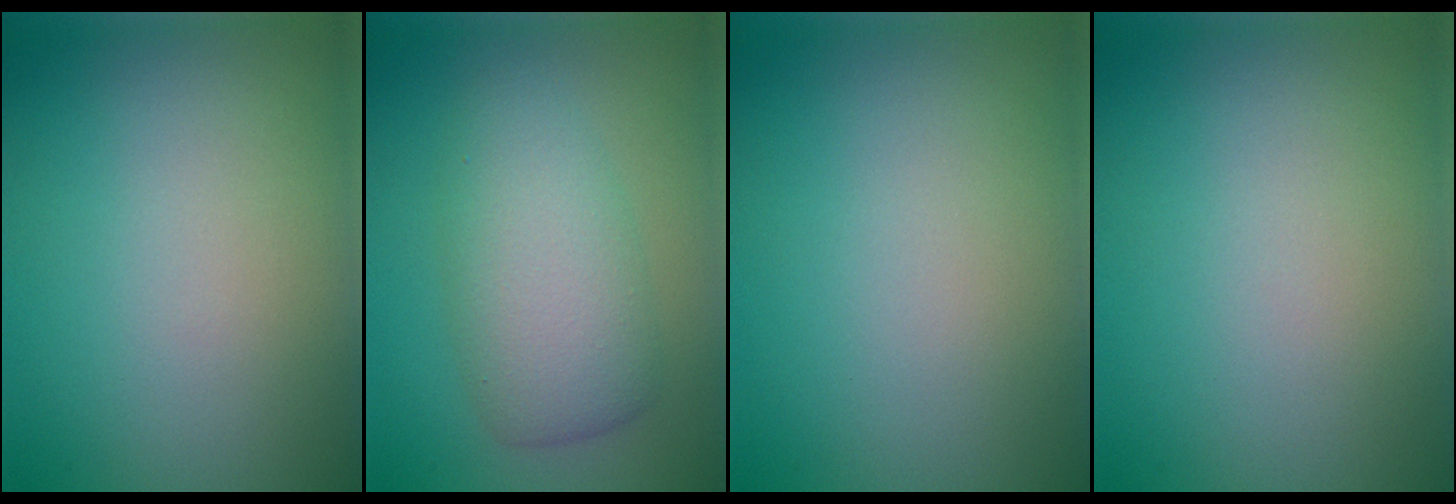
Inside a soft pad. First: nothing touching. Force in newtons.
{"total": 5.5, "press": 5.5, "slide": 0.0}
{"total": 0.0}
{"total": 0.0}